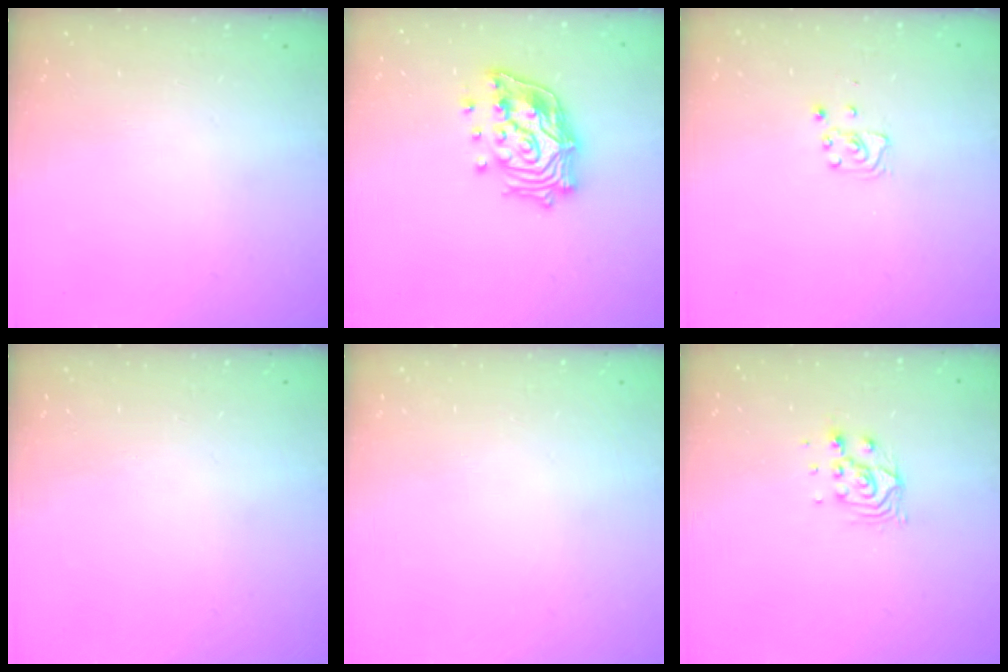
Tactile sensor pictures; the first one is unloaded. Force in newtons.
{"total": 17.6, "press": 17.4, "slide": 2.6}
{"total": 4.1, "press": 4.1, "slide": 0.4}
{"total": 0.0}
{"total": 0.0}
{"total": 6.8, "press": 6.8, "slide": 0.5}